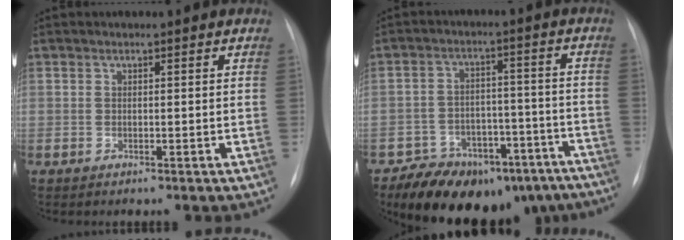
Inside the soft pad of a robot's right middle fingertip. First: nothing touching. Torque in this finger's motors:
{"motor_torque": [1.08, -1.06, 0.26, 0.10]}